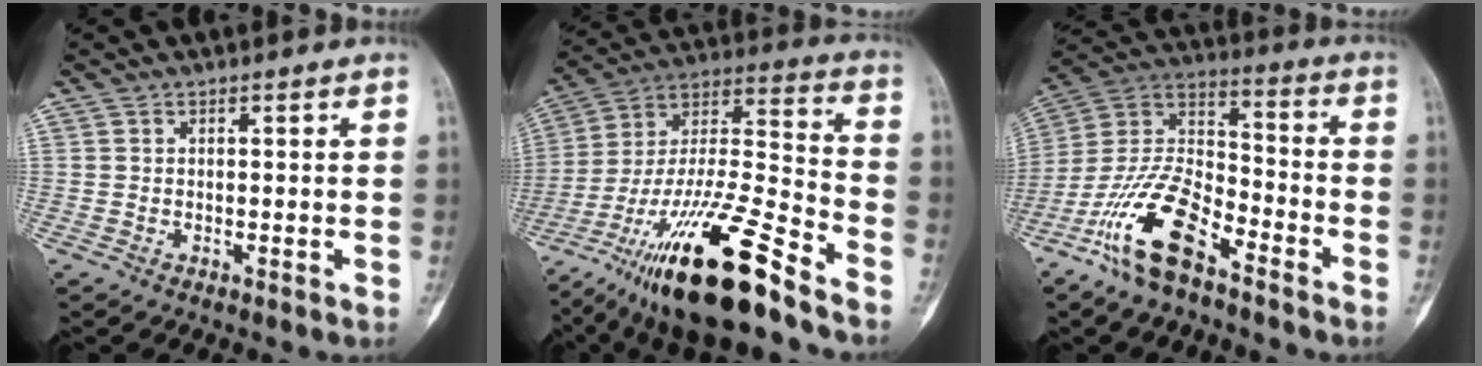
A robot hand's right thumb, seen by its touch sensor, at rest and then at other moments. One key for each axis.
{"total": 25.2, "fx": -16.8, "fy": 4.9, "fz": 18.1, "tx": -0.344, "ty": 0.059, "tz": -0.296}
{"total": 16.0, "fx": -9.8, "fy": 6.5, "fz": 10.9, "tx": -0.208, "ty": 0.065, "tz": -0.194}